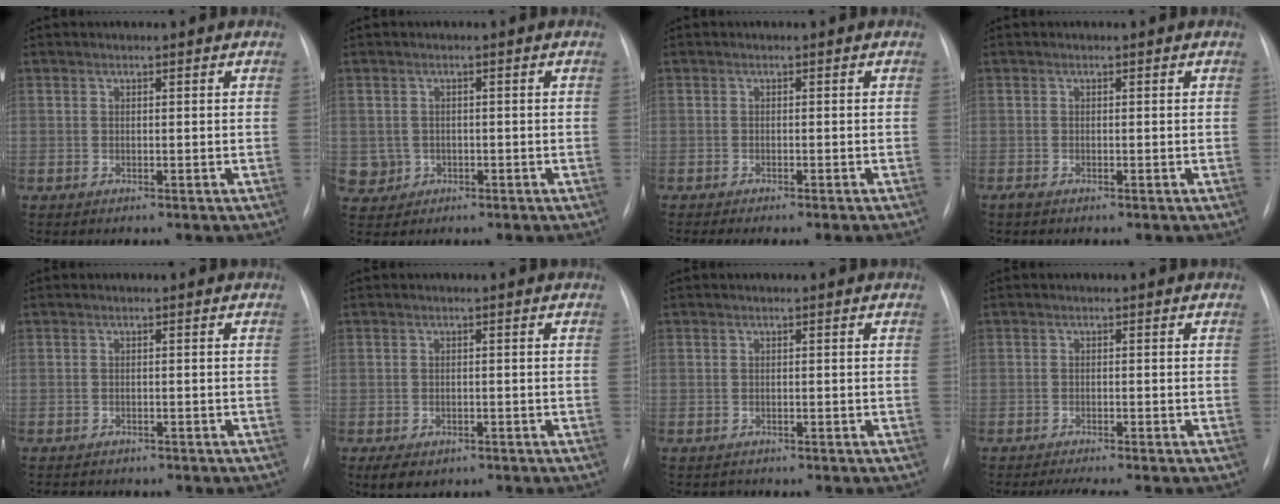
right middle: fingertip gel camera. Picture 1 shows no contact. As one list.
[{"total": 3.0, "force": [-0.6, 3.0, 0.3], "torque": [-0.001, 0.006, -0.004]}, {"total": 5.0, "force": [-4.2, -0.5, 2.5], "torque": [-0.020, -0.001, -0.057]}, {"total": 0.5, "force": [-0.4, 0.1, 0.3], "torque": [-0.006, -0.001, -0.009]}, {"total": 4.2, "force": [-3.5, 1.8, 1.4], "torque": [-0.022, -0.003, -0.035]}, {"total": 4.7, "force": [-3.2, 2.6, 2.2], "torque": [-0.032, -0.005, -0.041]}, {"total": 0.7, "force": [-0.6, 0.3, -0.2], "torque": [-0.002, 0.000, -0.011]}, {"total": 3.1, "force": [-2.7, 0.2, 1.6], "torque": [-0.027, -0.006, -0.041]}]